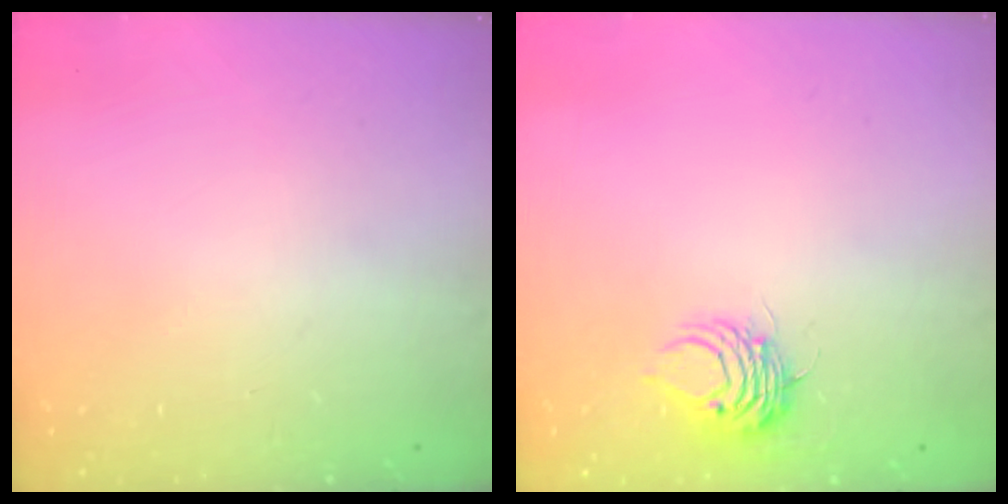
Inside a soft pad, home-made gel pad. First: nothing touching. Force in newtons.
{"total": 7.4, "press": 7.4, "slide": 0.3}